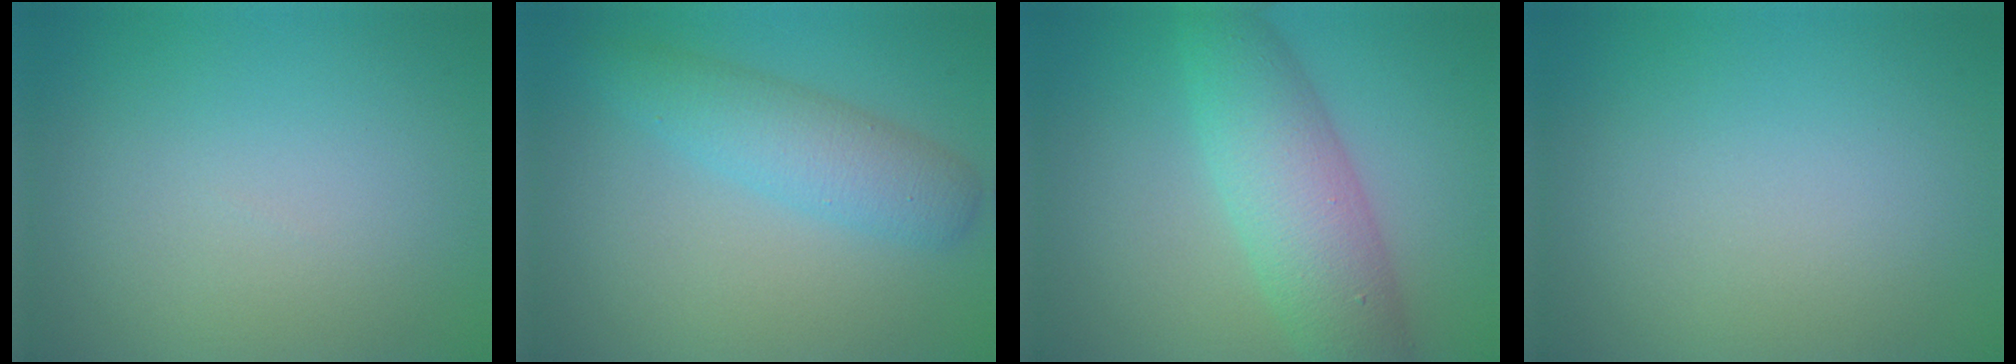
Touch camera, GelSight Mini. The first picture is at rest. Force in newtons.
{"total": 3.9, "press": 3.9, "slide": 0.1}
{"total": 6.3, "press": 6.2, "slide": 0.1}
{"total": 0.0}